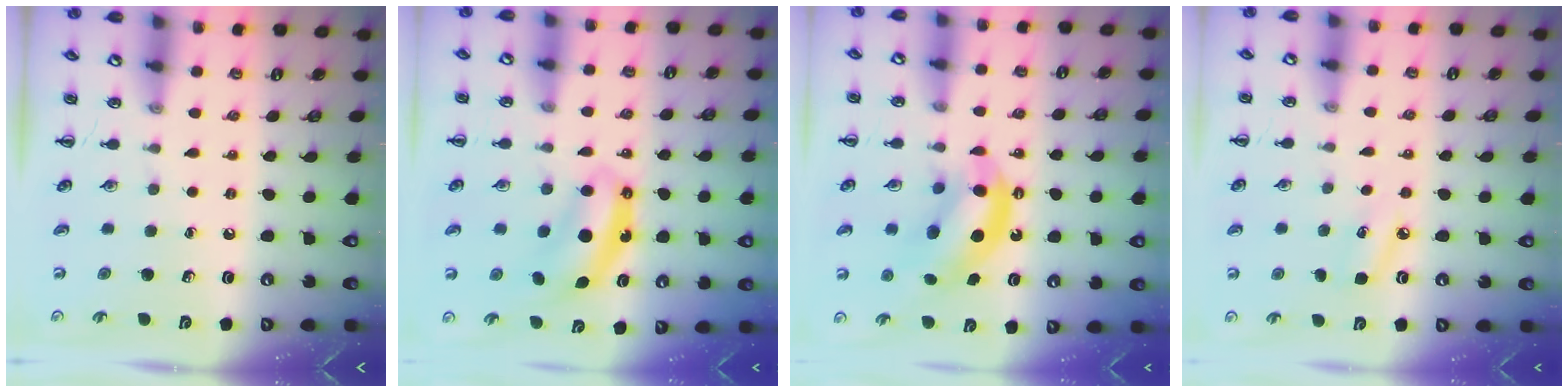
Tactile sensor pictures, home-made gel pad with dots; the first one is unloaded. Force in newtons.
{"total": 7.1, "press": 7.1, "slide": 0.3}
{"total": 10.5, "press": 10.1, "slide": 2.8}
{"total": 5.7, "press": 5.5, "slide": 1.5}